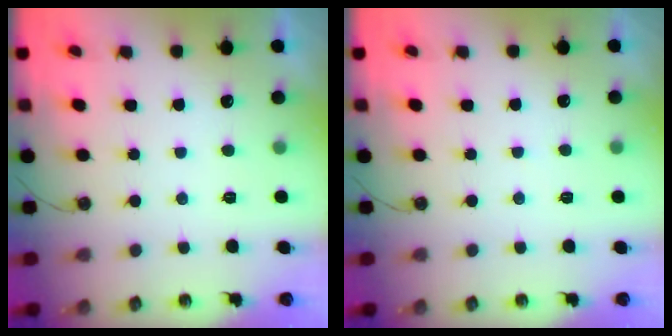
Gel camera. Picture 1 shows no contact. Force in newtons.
{"total": 2.5, "press": 2.5, "slide": 0.4}